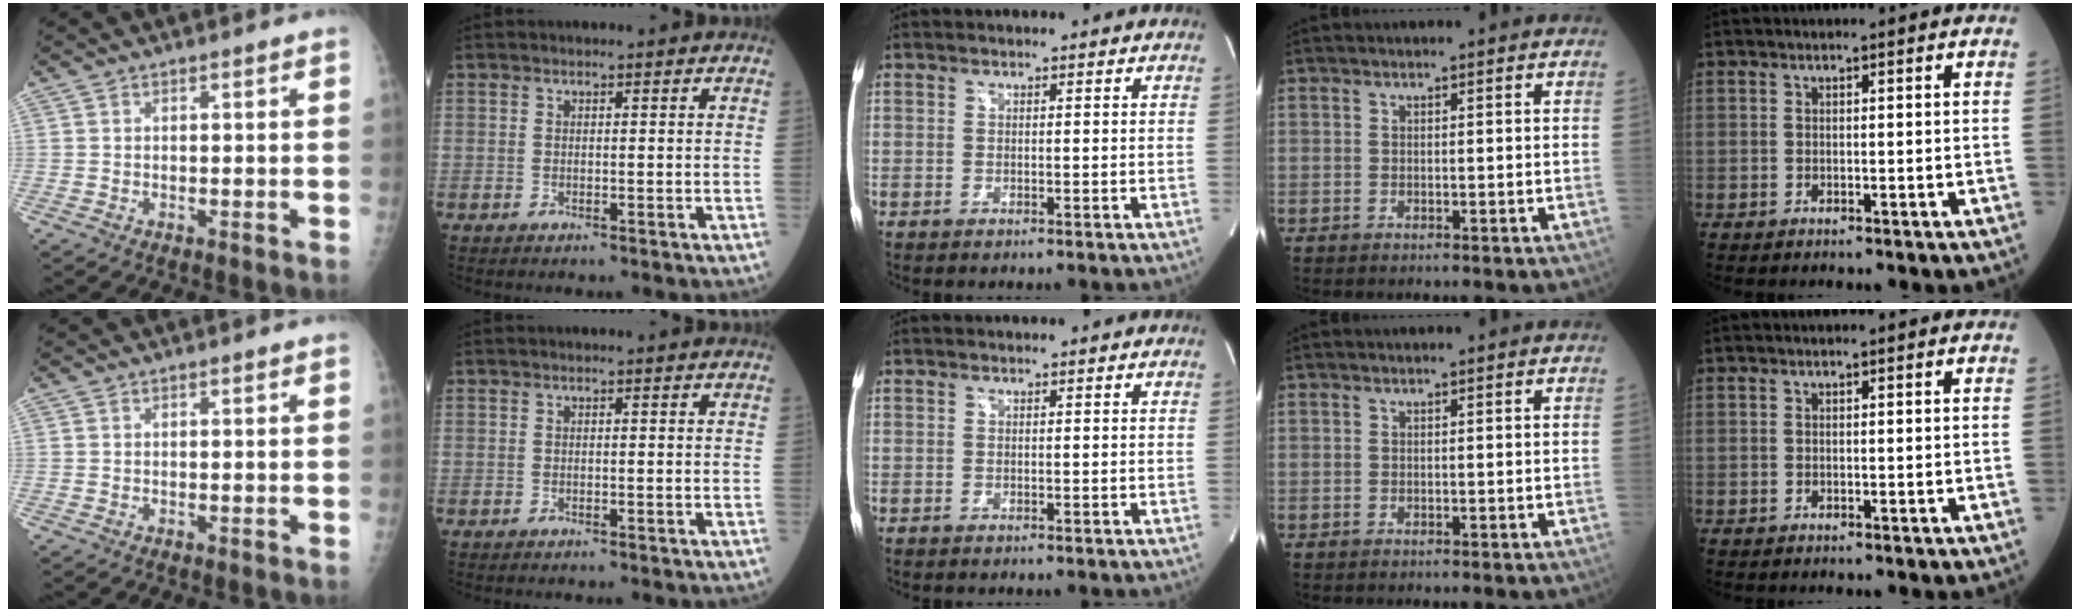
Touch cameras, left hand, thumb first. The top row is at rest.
{}